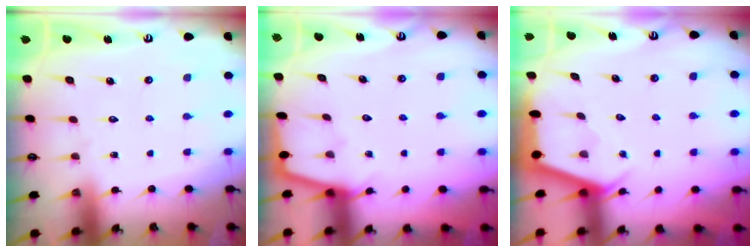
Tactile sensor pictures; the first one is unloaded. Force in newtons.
{"total": 2.7, "press": 2.7, "slide": 0.3}
{"total": 2.7, "press": 2.6, "slide": 0.3}